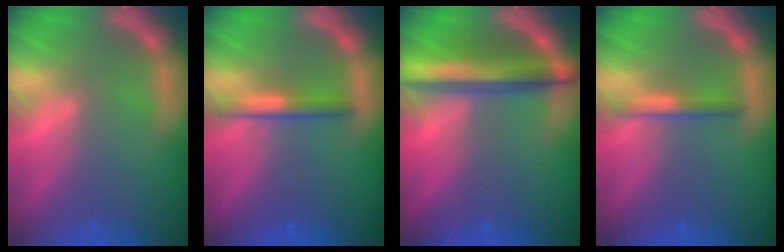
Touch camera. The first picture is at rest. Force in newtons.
{"total": 2.4}
{"total": 6.5}
{"total": 1.9}